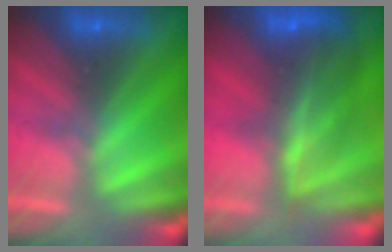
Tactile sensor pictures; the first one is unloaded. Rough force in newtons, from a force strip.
{"total": 5.8}